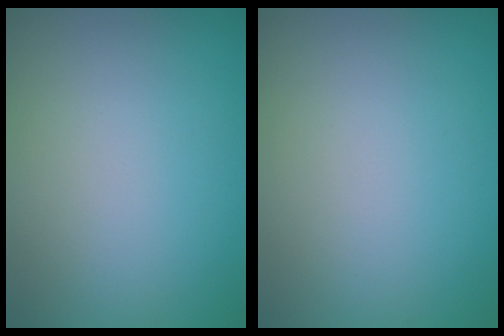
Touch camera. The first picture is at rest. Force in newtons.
{"total": 0.0}